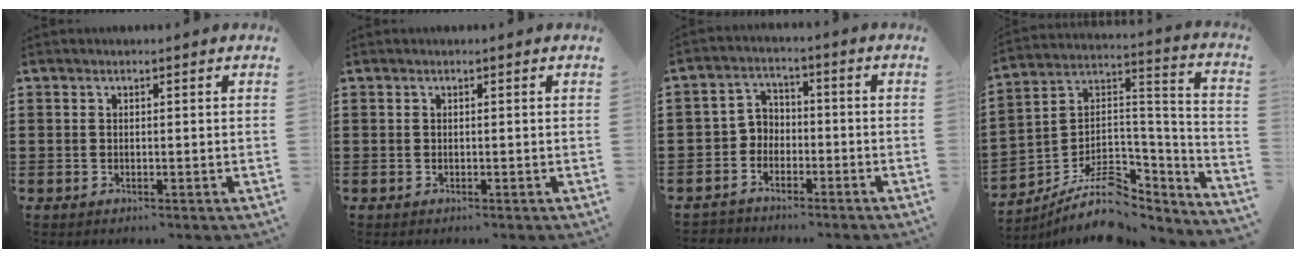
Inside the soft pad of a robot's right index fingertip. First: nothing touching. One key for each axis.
{"total": 0.0}
{"total": 4.1, "fx": -2.3, "fy": 3.3, "fz": 0.3, "tx": -0.020, "ty": 0.007, "tz": -0.051}
{"total": 10.2, "fx": -6.0, "fy": 5.6, "fz": 6.0, "tx": -0.122, "ty": 0.003, "tz": -0.110}